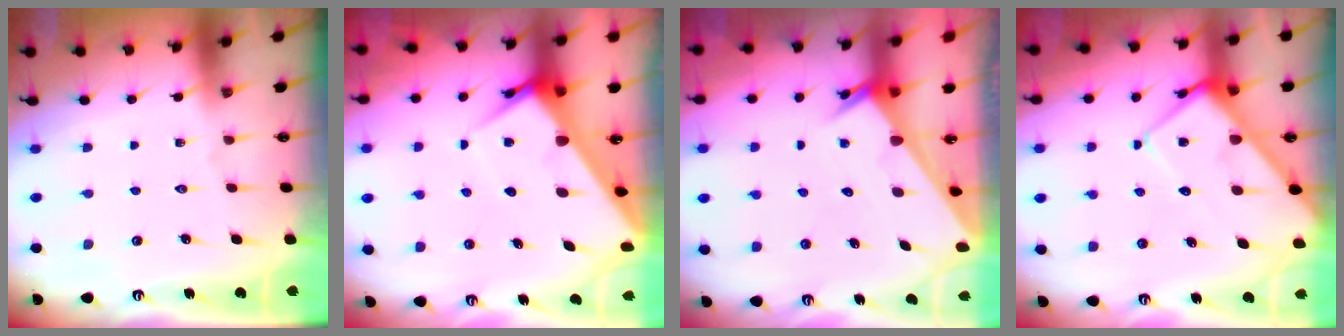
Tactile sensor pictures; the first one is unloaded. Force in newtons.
{"total": 7.3, "press": 7.3, "slide": 0.7}
{"total": 2.1, "press": 2.1, "slide": 0.1}
{"total": 10.1, "press": 10.1, "slide": 0.8}